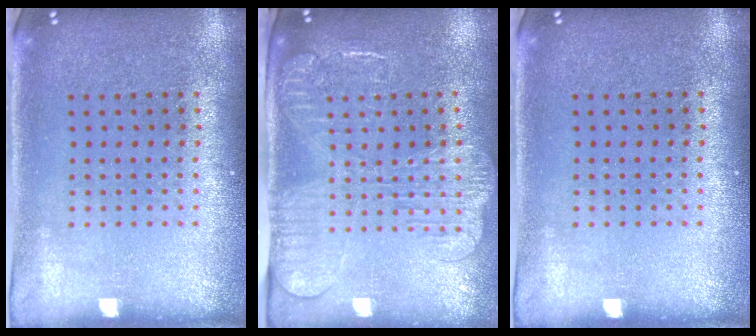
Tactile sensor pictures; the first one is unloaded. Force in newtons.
{"total": 2.5, "press": 2.1, "slide": 1.4}
{"total": 0.0}